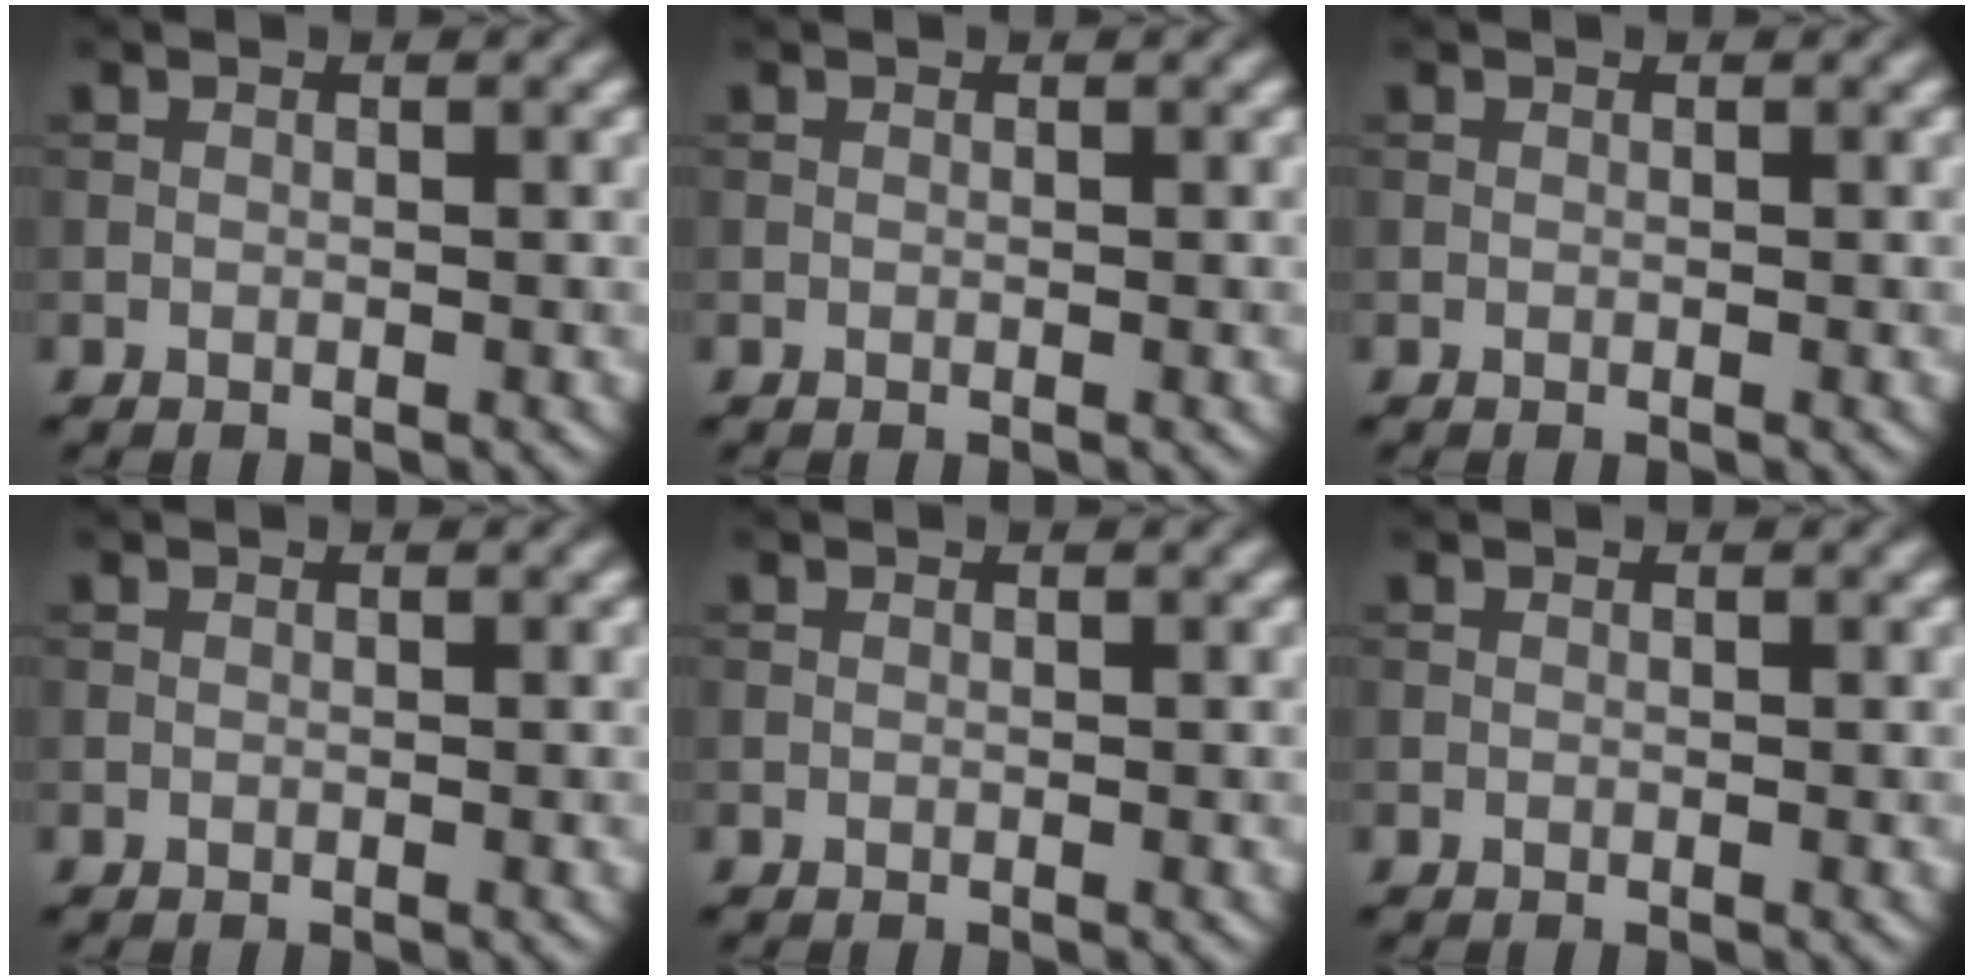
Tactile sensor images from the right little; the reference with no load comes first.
{"total": 0.0}
{"total": 0.0}
{"total": 0.0}
{"total": 0.0}
{"total": 0.0}